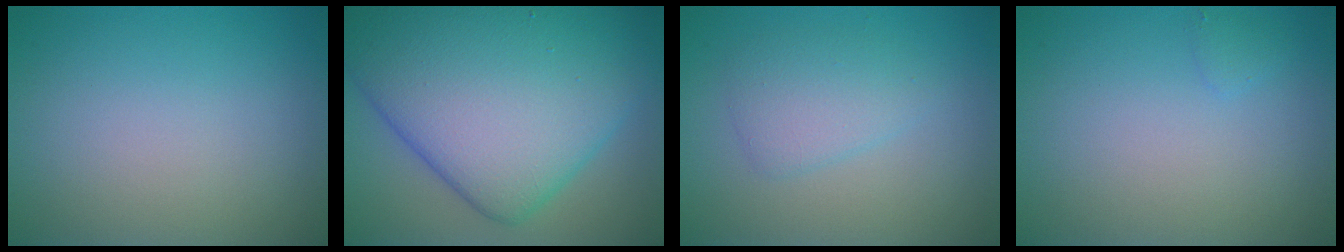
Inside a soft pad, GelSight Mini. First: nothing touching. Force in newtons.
{"total": 14.8, "press": 14.8, "slide": 0.5}
{"total": 2.6, "press": 2.6, "slide": 0.1}
{"total": 0.6, "press": 0.6, "slide": 0.0}